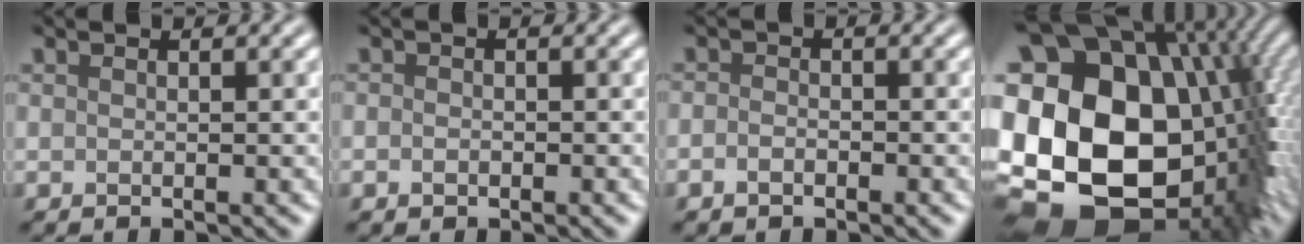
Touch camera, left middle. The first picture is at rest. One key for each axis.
{"total": 0.8, "fx": -0.3, "fy": 0.6, "fz": 0.4, "tx": -0.006, "ty": -0.001, "tz": -0.007}
{"total": 1.2, "fx": -0.7, "fy": 0.7, "fz": 0.7, "tx": -0.013, "ty": 0.000, "tz": -0.017}
{"total": 23.4, "fx": -1.1, "fy": 17.2, "fz": 15.8, "tx": -0.306, "ty": -0.004, "tz": -0.027}